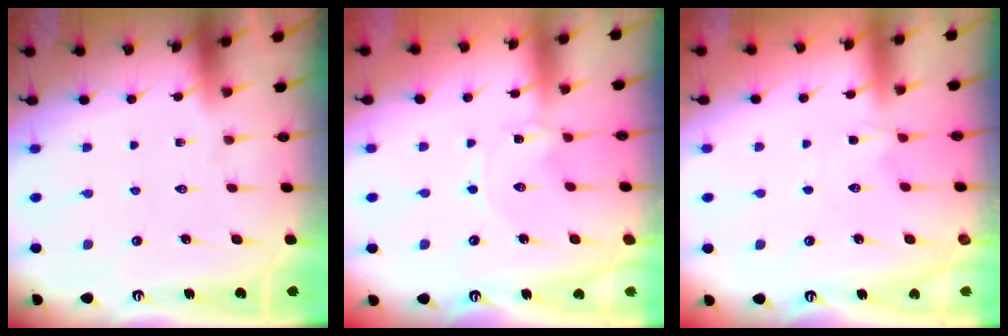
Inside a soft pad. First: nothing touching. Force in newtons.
{"total": 0.0}
{"total": 2.3, "press": 2.2, "slide": 0.4}